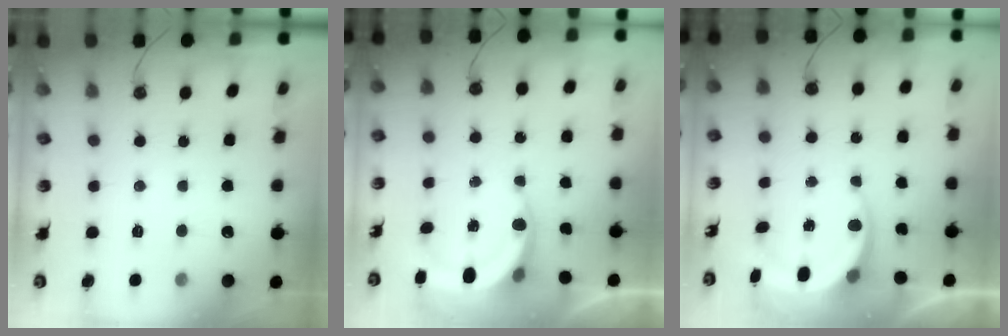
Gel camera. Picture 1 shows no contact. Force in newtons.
{"total": 6.4, "press": 6.3, "slide": 1.4}
{"total": 6.5, "press": 6.4, "slide": 1.3}